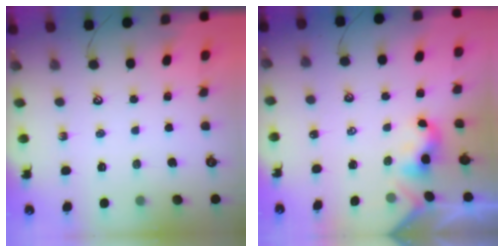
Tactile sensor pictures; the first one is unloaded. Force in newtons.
{"total": 2.1, "press": 2.1, "slide": 0.3}